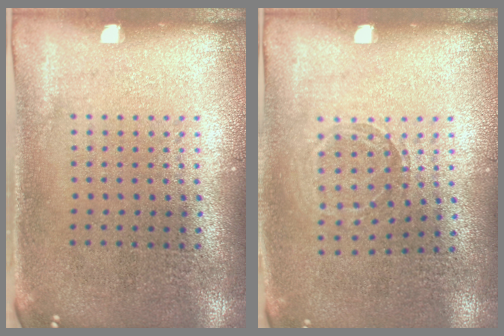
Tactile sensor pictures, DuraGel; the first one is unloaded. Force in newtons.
{"total": 0.9, "press": 0.9, "slide": 0.1}